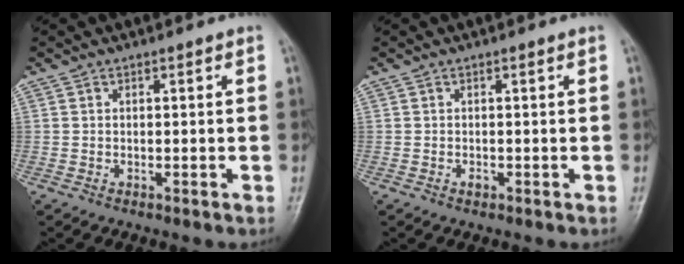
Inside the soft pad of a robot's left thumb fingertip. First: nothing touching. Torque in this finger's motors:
{"motor_torque": [-0.17, 0.12, 0.36, 0.28, 0.00]}